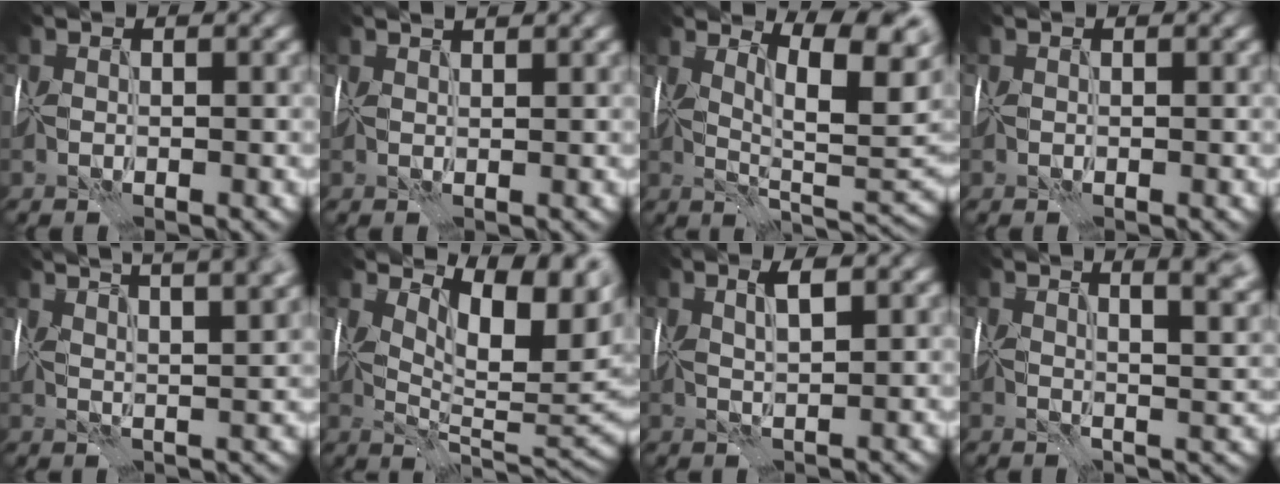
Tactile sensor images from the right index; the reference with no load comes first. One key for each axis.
{"total": 1.2, "fx": 1.0, "fy": 0.0, "fz": 0.7, "tx": -0.010, "ty": 0.006, "tz": 0.012}
{"total": 7.3, "fx": 2.4, "fy": 2.0, "fz": 6.6, "tx": -0.107, "ty": -0.005, "tz": 0.041}
{"total": 0.0}
{"total": 11.7, "fx": 7.5, "fy": 3.7, "fz": 8.2, "tx": -0.108, "ty": 0.052, "tz": 0.081}
{"total": 9.3, "fx": 3.4, "fy": 3.7, "fz": 7.8, "tx": -0.121, "ty": -0.008, "tz": 0.062}
{"total": 2.0, "fx": 0.7, "fy": -0.2, "fz": 1.9, "tx": -0.035, "ty": -0.001, "tz": 0.011}
{"total": 8.9, "fx": 4.6, "fy": 2.9, "fz": 7.1, "tx": -0.077, "ty": 0.028, "tz": 0.046}